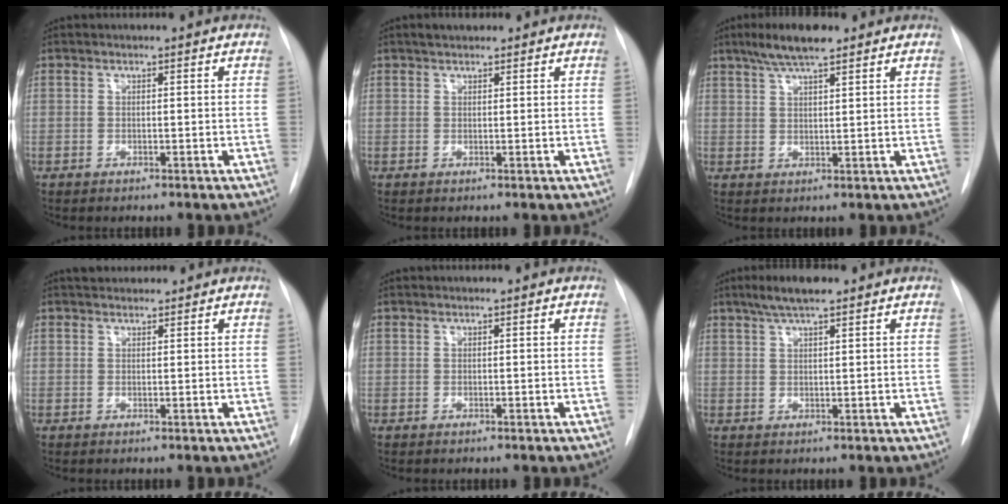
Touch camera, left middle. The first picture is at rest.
{"total": 1.8, "force": [1.4, 0.9, 0.6], "torque": [-0.012, 0.011, 0.020]}
{"total": 6.5, "force": [4.7, 1.0, 4.3], "torque": [-0.084, 0.012, 0.082]}
{"total": 2.9, "force": [2.7, 0.9, 0.6], "torque": [-0.006, 0.026, 0.042]}
{"total": 0.0}
{"total": 4.5, "force": [3.3, 0.7, 3.1], "torque": [-0.062, 0.013, 0.058]}